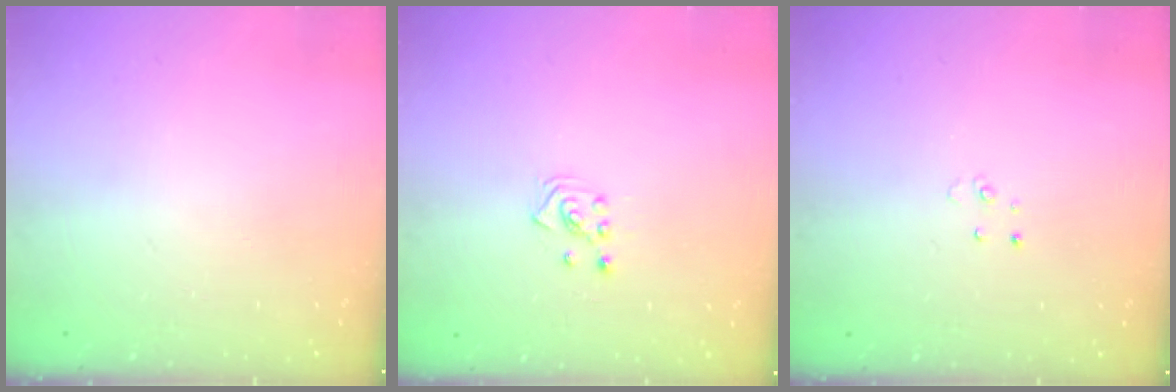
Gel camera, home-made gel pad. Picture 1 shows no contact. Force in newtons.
{"total": 2.5, "press": 2.4, "slide": 0.8}
{"total": 2.5, "press": 2.5, "slide": 0.2}